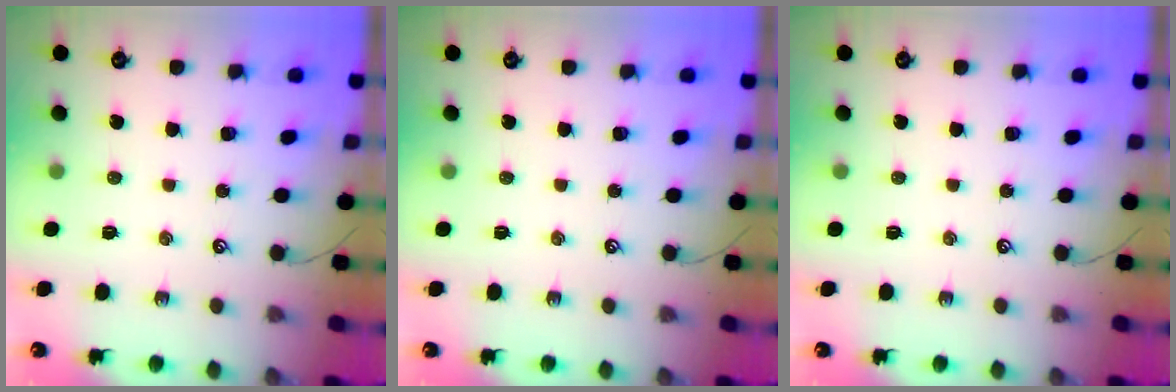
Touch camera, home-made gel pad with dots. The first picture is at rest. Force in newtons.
{"total": 0.0}
{"total": 0.0}